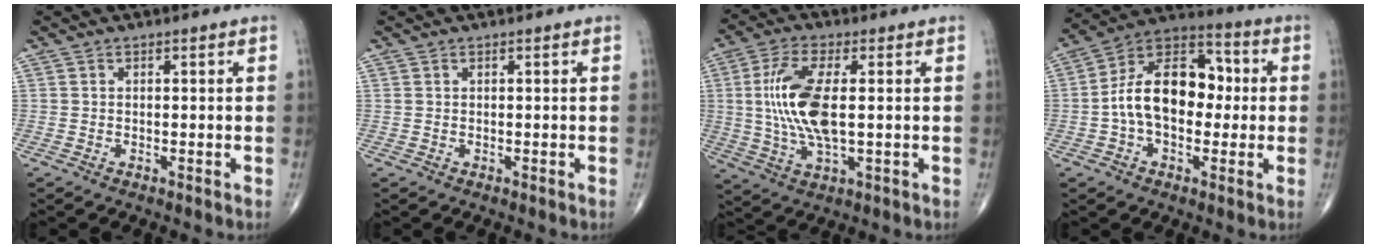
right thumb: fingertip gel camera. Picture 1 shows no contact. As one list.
[{"total": 0.0}, {"total": 12.7, "force": [1.0, 4.8, 11.8], "torque": [-0.258, -0.004, 0.022]}, {"total": 16.1, "force": [-0.1, 10.2, 12.5], "torque": [-0.183, 0.045, -0.013]}]